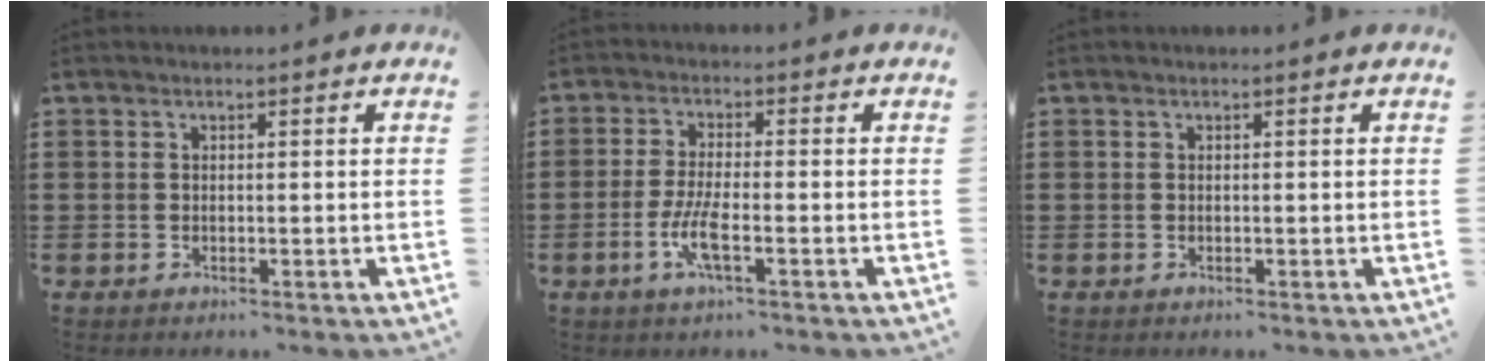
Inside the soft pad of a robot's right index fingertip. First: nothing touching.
{"total": 5.1, "force": [-1.9, 1.0, 4.6], "torque": [-0.104, -0.011, -0.042]}
{"total": 0.0}